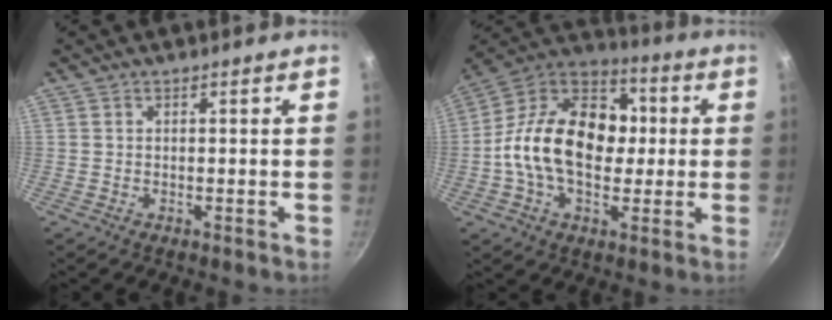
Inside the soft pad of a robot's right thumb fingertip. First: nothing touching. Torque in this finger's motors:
{"motor_torque": [-0.46, 1.21, 1.35, -0.57, 0.21]}